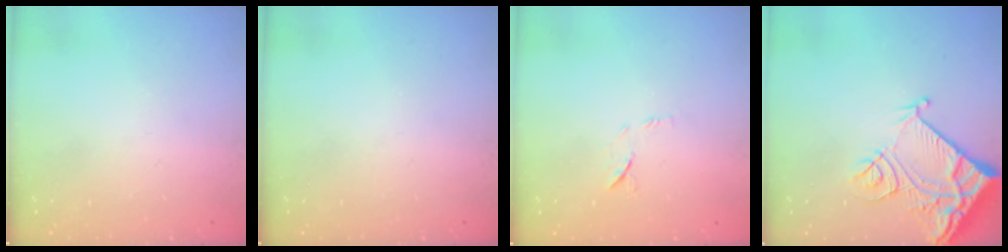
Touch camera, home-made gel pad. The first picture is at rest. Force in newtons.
{"total": 0.0}
{"total": 6.8, "press": 6.7, "slide": 0.8}
{"total": 13.6, "press": 13.5, "slide": 1.7}